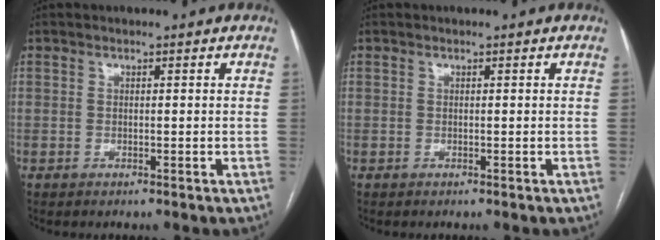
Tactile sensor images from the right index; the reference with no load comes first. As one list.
[{"total": 0.0}]